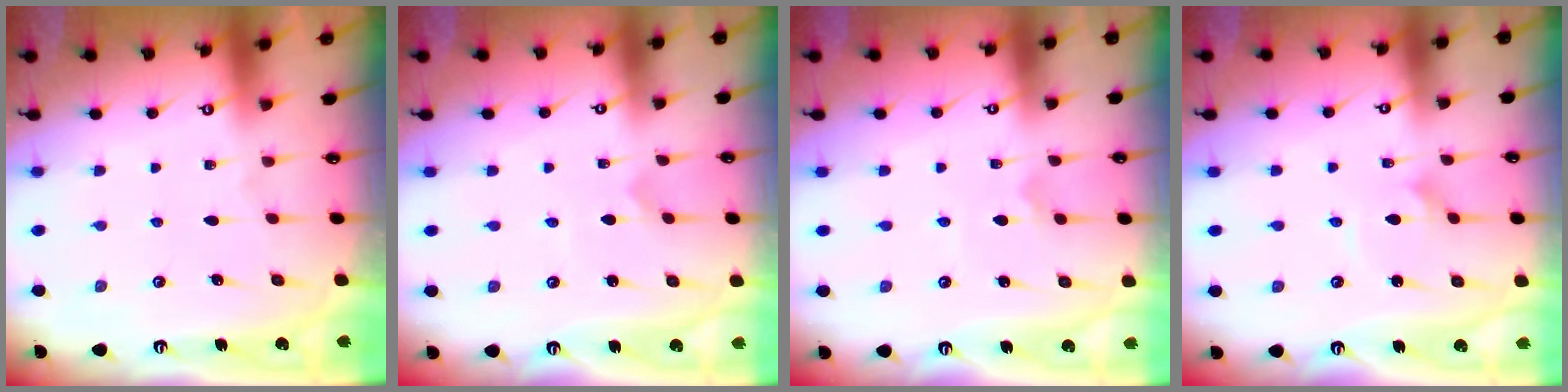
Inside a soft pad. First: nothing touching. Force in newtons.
{"total": 0.0}
{"total": 2.3, "press": 2.3, "slide": 0.2}
{"total": 2.6, "press": 2.6, "slide": 0.2}